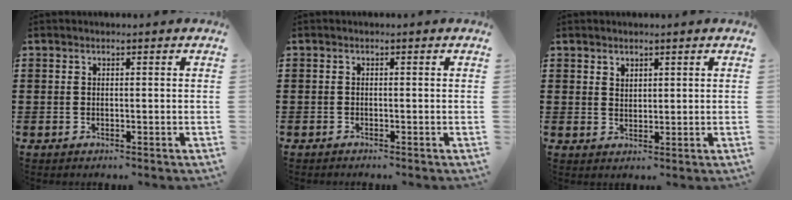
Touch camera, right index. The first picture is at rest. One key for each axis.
{"total": 0.7, "fx": -0.7, "fy": -0.1, "fz": 0.0, "tx": -0.001, "ty": -0.003, "tz": -0.014}
{"total": 1.7, "fx": 1.6, "fy": 0.5, "fz": 0.0, "tx": -0.001, "ty": 0.002, "tz": 0.033}